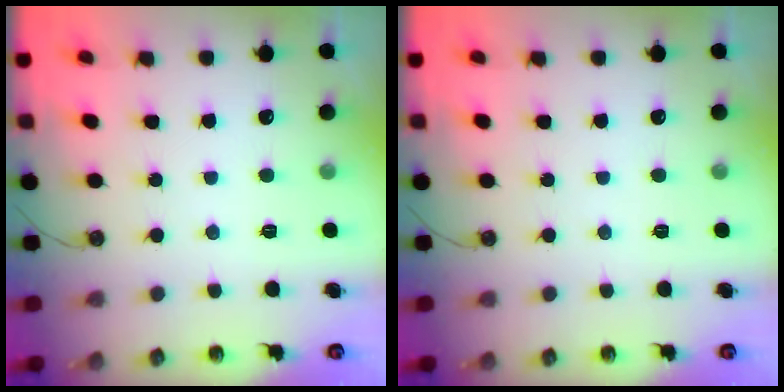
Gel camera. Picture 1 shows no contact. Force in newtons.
{"total": 0.0}